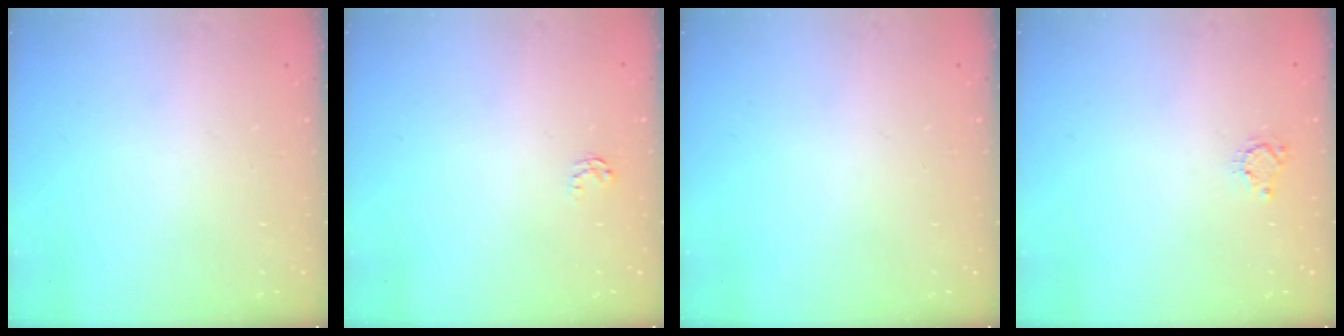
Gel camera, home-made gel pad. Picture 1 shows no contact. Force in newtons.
{"total": 2.6, "press": 2.6, "slide": 0.4}
{"total": 0.0}
{"total": 4.0, "press": 4.0, "slide": 0.5}